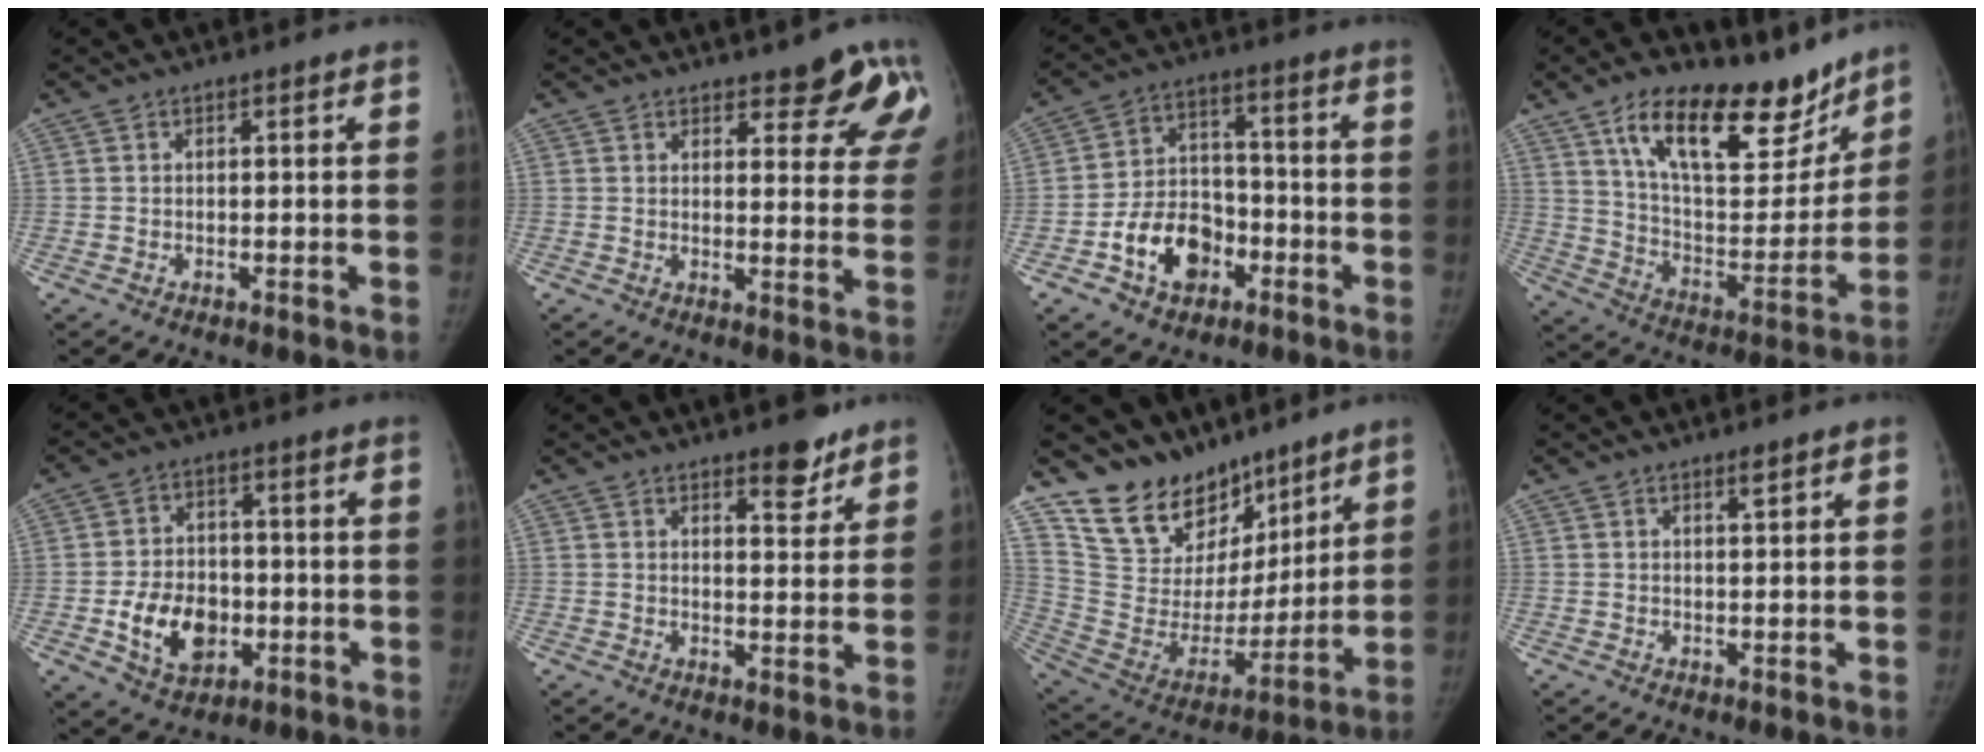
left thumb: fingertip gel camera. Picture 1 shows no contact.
{"total": 10.6, "force": [8.0, 3.9, 5.8], "torque": [-0.025, -0.044, 0.079]}
{"total": 12.4, "force": [-5.3, 8.9, 6.8], "torque": [-0.081, 0.040, -0.090]}
{"total": 24.1, "force": [16.1, 10.9, 14.2], "torque": [-0.164, -0.072, 0.261]}
{"total": 11.3, "force": [-2.7, 8.3, 7.2], "torque": [-0.091, 0.010, -0.039]}
{"total": 5.4, "force": [4.0, 2.0, 2.9], "torque": [-0.019, -0.029, 0.056]}
{"total": 20.4, "force": [16.1, 11.1, 5.8], "torque": [-0.049, -0.088, 0.290]}
{"total": 1.2, "force": [0.9, 0.2, 0.8], "torque": [-0.011, -0.007, 0.016]}